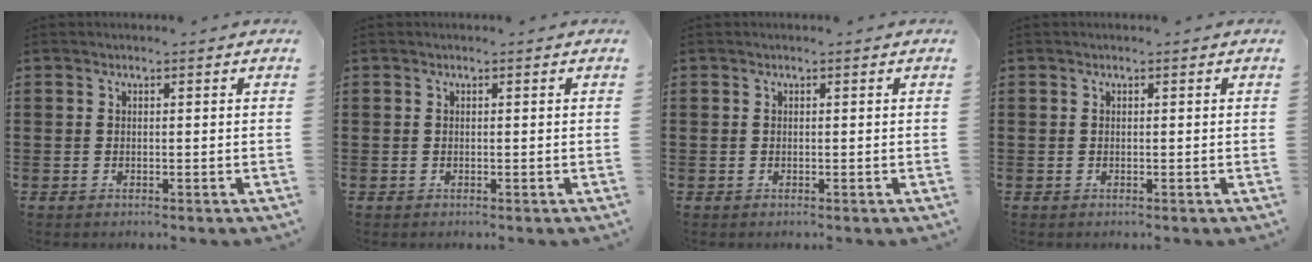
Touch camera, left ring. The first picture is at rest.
{"total": 0.0}
{"total": 0.0}
{"total": 0.0}